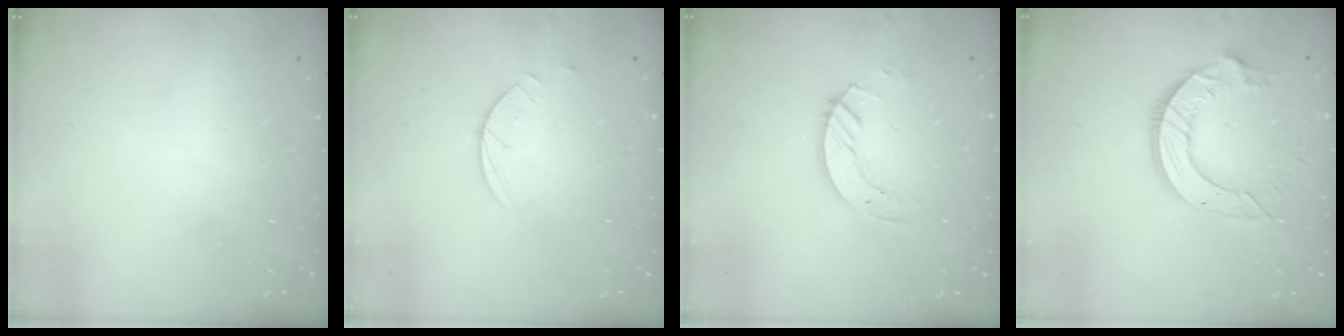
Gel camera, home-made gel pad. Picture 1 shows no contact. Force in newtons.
{"total": 2.9, "press": 2.8, "slide": 0.3}
{"total": 5.2, "press": 5.2, "slide": 0.3}
{"total": 11.3, "press": 11.2, "slide": 1.1}